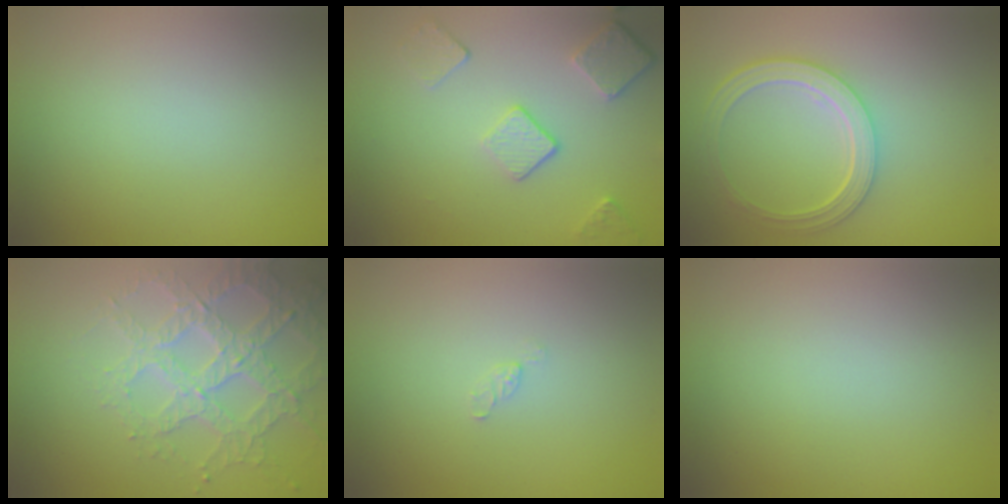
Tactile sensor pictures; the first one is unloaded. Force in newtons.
{"total": 3.5, "press": 2.8, "slide": 2.1}
{"total": 4.7, "press": 3.6, "slide": 2.9}
{"total": 4.0, "press": 3.8, "slide": 1.0}
{"total": 0.6, "press": 0.6, "slide": 0.1}
{"total": 0.0}